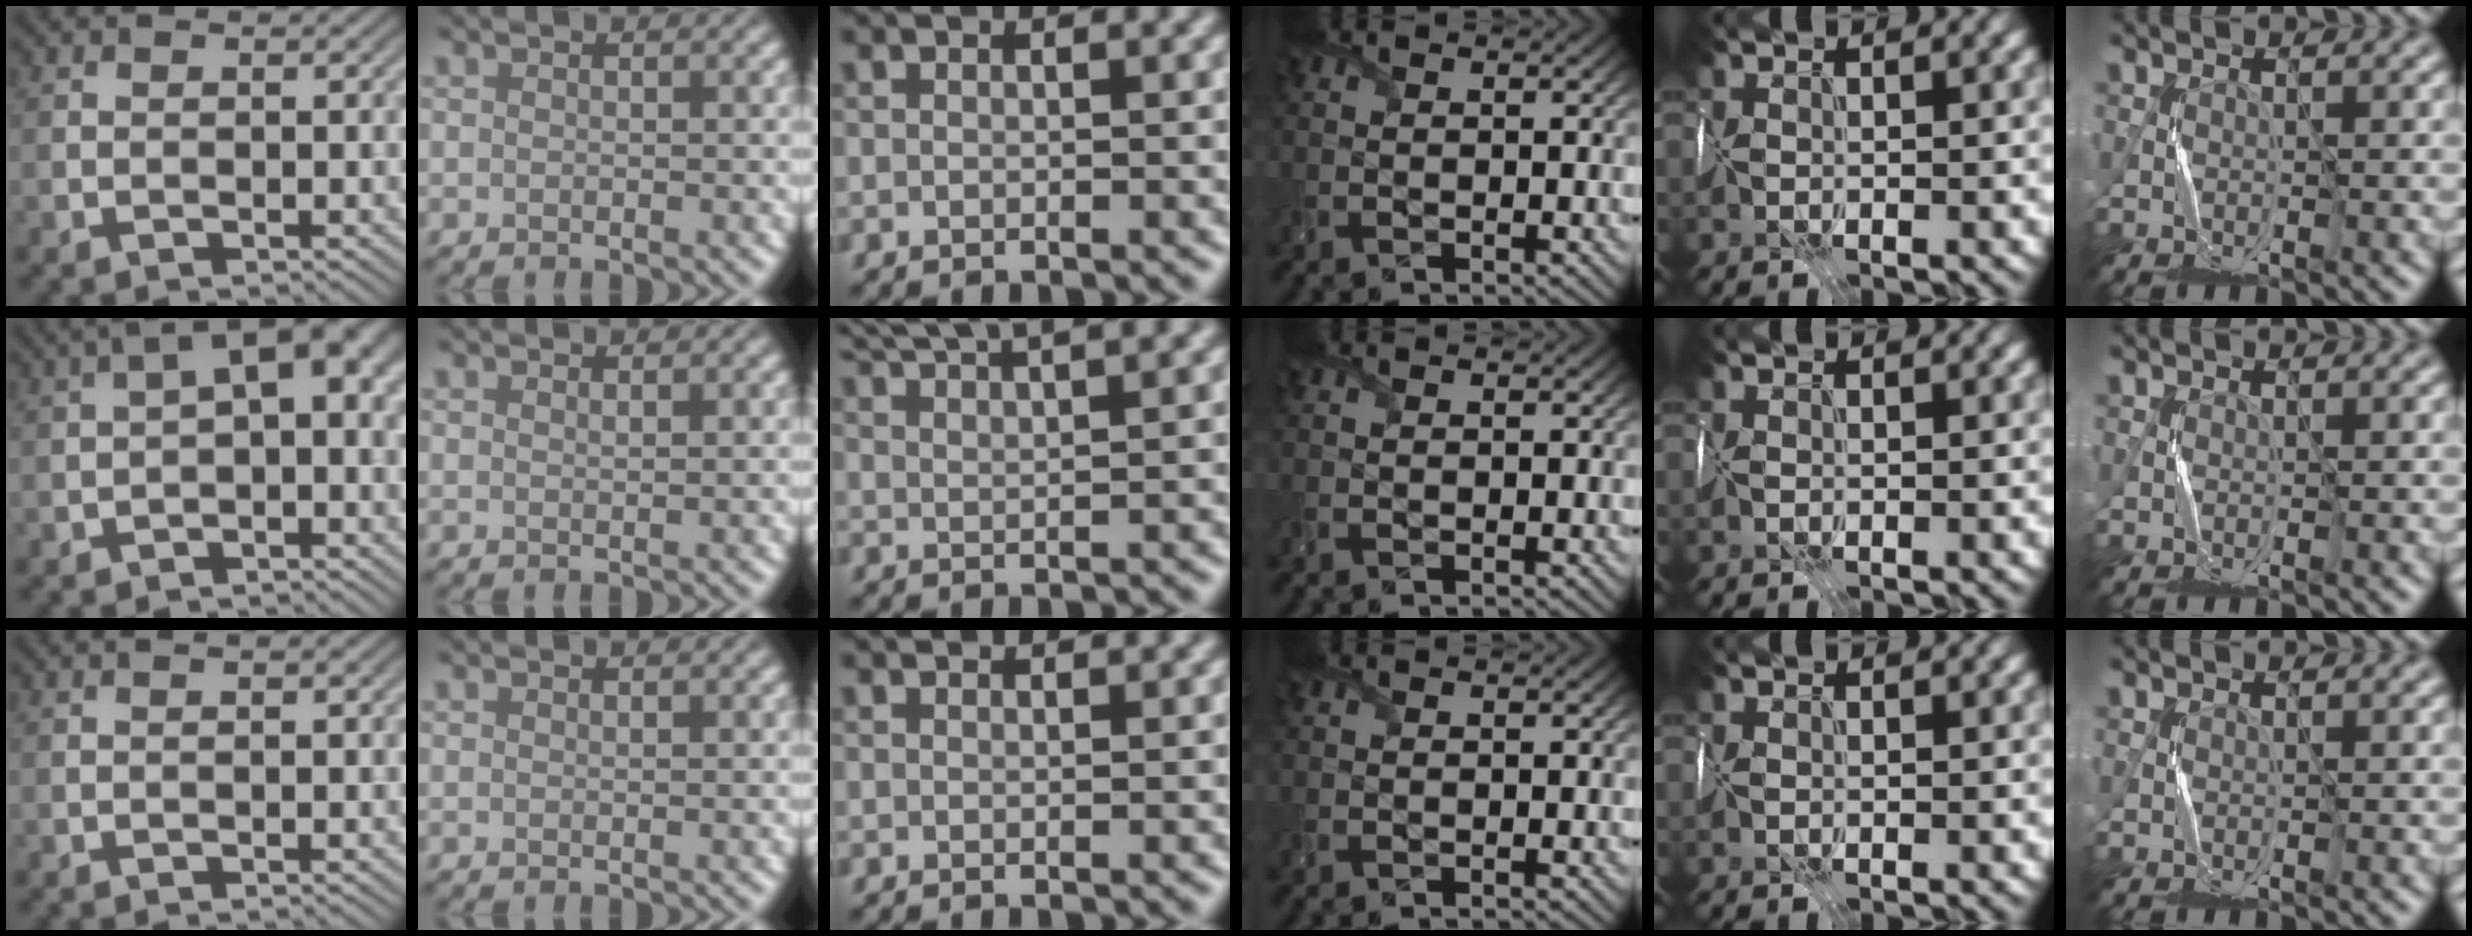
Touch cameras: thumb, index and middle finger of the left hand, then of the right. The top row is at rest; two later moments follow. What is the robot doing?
{"motion": "wrap", "object": "receipt paper"}